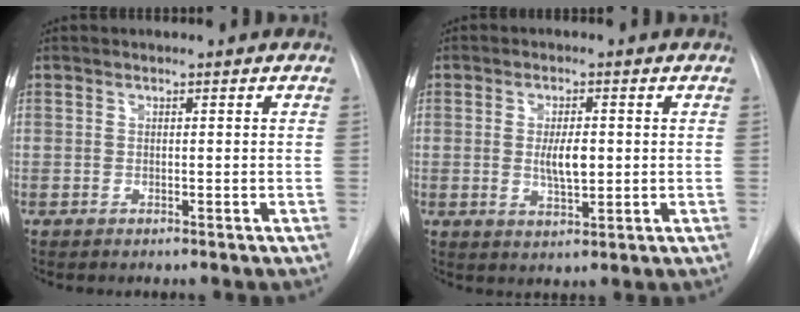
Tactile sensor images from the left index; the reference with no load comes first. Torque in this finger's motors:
{"motor_torque": [1.03, -0.06, 0.14, 0.08]}